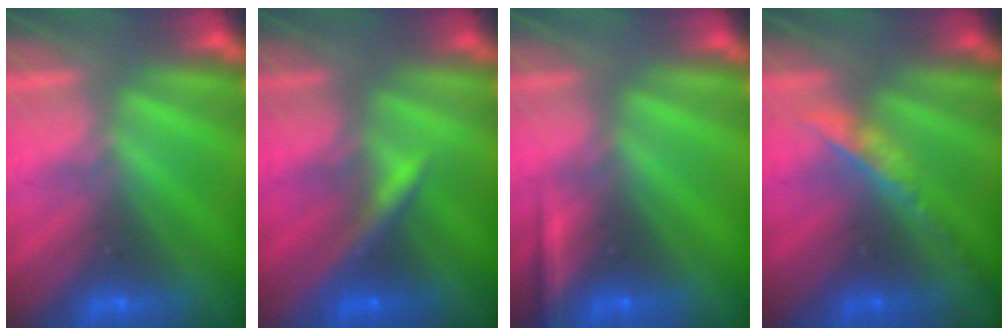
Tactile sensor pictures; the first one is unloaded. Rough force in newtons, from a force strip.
{"total": 3.1}
{"total": 2.3}
{"total": 2.4}